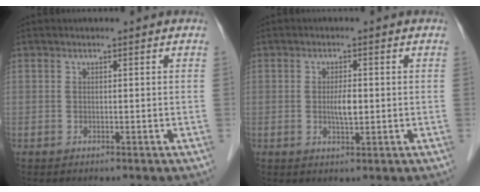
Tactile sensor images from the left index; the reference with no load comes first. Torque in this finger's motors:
{"motor_torque": [0.49, 0.38, 0.10, 0.06]}